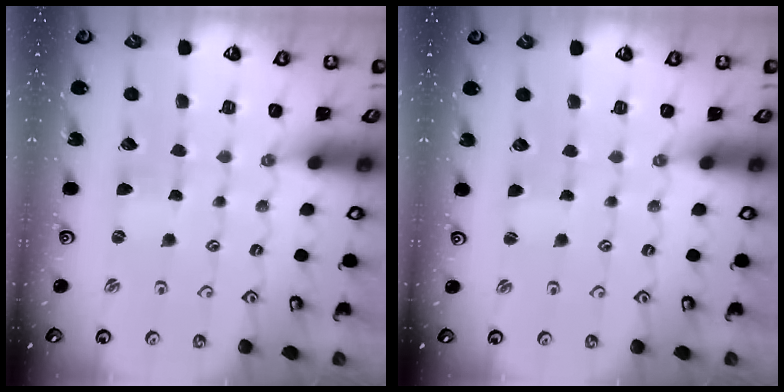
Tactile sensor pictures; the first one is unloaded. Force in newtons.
{"total": 0.6, "press": 0.6, "slide": 0.0}